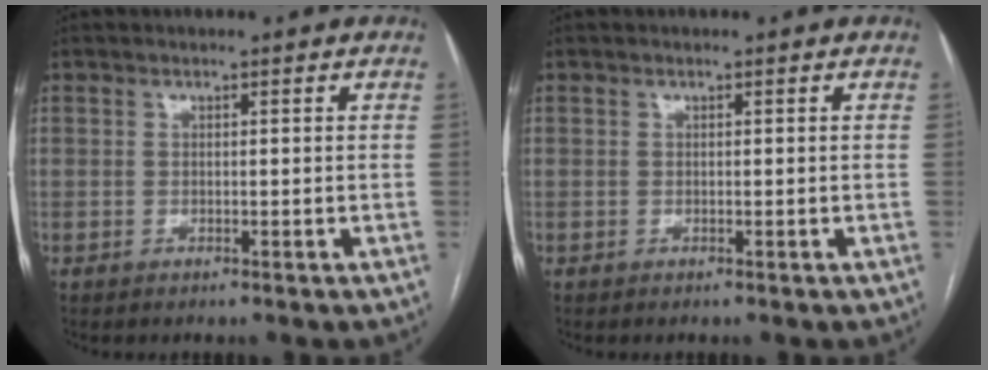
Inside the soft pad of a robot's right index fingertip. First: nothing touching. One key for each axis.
{"total": 0.0}